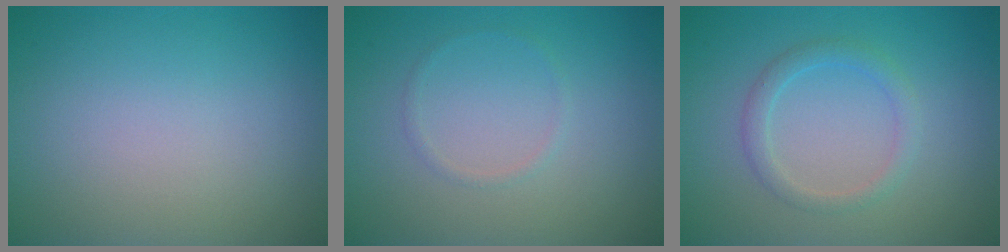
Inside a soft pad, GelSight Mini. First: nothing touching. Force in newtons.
{"total": 0.6, "press": 0.6, "slide": 0.1}
{"total": 1.9, "press": 1.9, "slide": 0.2}